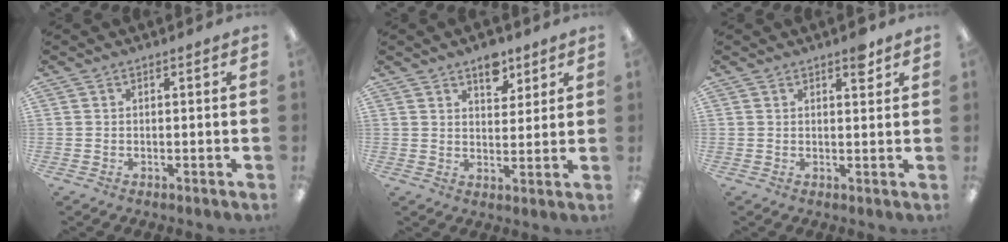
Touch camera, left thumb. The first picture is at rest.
{"total": 7.3, "force": [4.9, 4.0, 3.6], "torque": [-0.027, -0.028, 0.081]}
{"total": 3.7, "force": [2.5, 1.5, 2.3], "torque": [-0.018, -0.010, 0.038]}